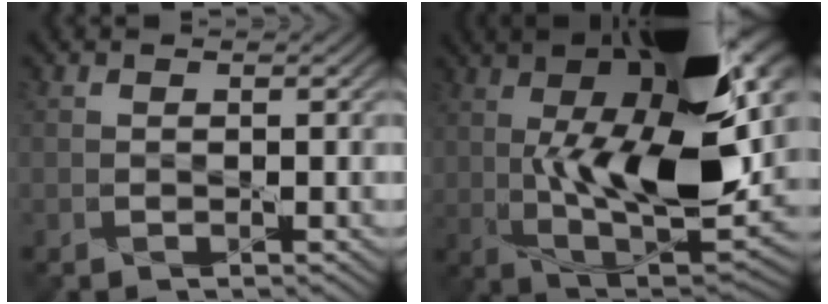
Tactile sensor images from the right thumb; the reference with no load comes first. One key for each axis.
{"total": 21.9, "fx": 6.9, "fy": 9.5, "fz": 18.4, "tx": -0.287, "ty": 0.032, "tz": 0.096}